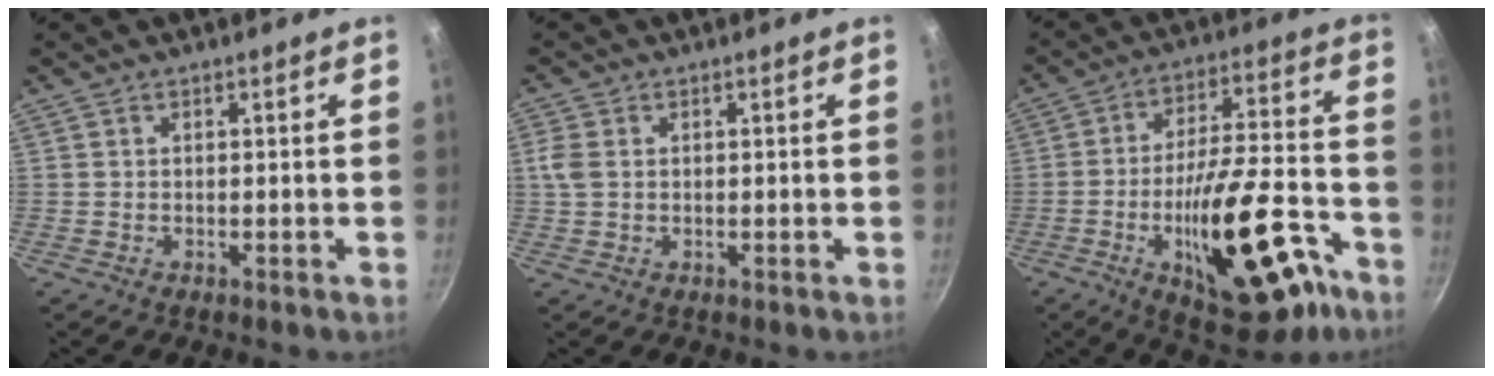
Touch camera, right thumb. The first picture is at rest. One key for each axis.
{"total": 3.1, "fx": 0.5, "fy": 2.3, "fz": 2.1, "tx": -0.047, "ty": 0.004, "tz": 0.008}
{"total": 23.9, "fx": -10.5, "fy": 9.3, "fz": 19.3, "tx": -0.257, "ty": 0.054, "tz": -0.144}